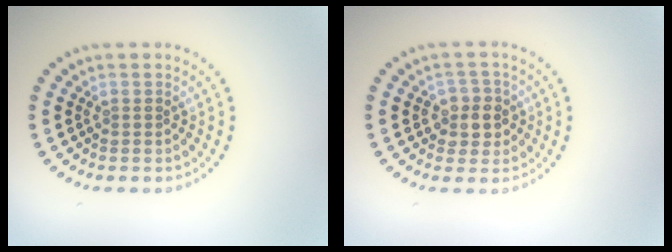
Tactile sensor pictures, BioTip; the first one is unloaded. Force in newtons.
{"total": 2.6, "press": 2.4, "slide": 1.1}